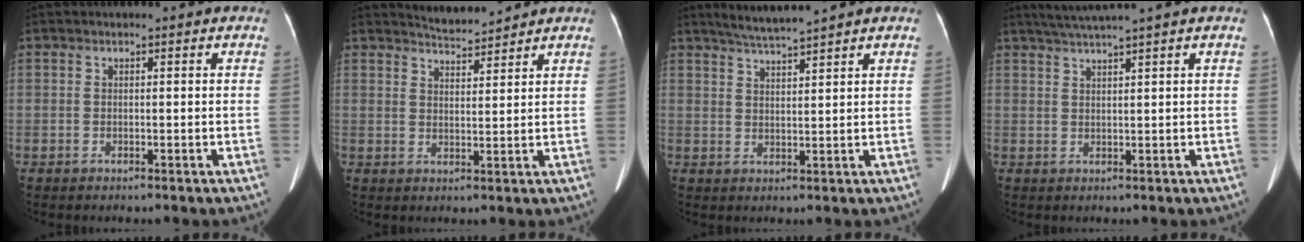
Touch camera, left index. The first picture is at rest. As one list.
[{"total": 3.9, "force": [3.9, -0.2, 0.0], "torque": [-0.008, 0.001, 0.068]}, {"total": 5.1, "force": [4.6, -1.1, 2.0], "torque": [-0.039, 0.009, 0.086]}, {"total": 4.8, "force": [4.0, -1.3, 2.3], "torque": [-0.041, 0.016, 0.077]}]